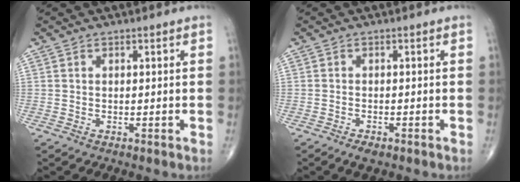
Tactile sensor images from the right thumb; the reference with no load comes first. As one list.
[{"total": 2.0, "force": [-1.4, 0.8, 1.2], "torque": [-0.025, 0.004, -0.022]}]